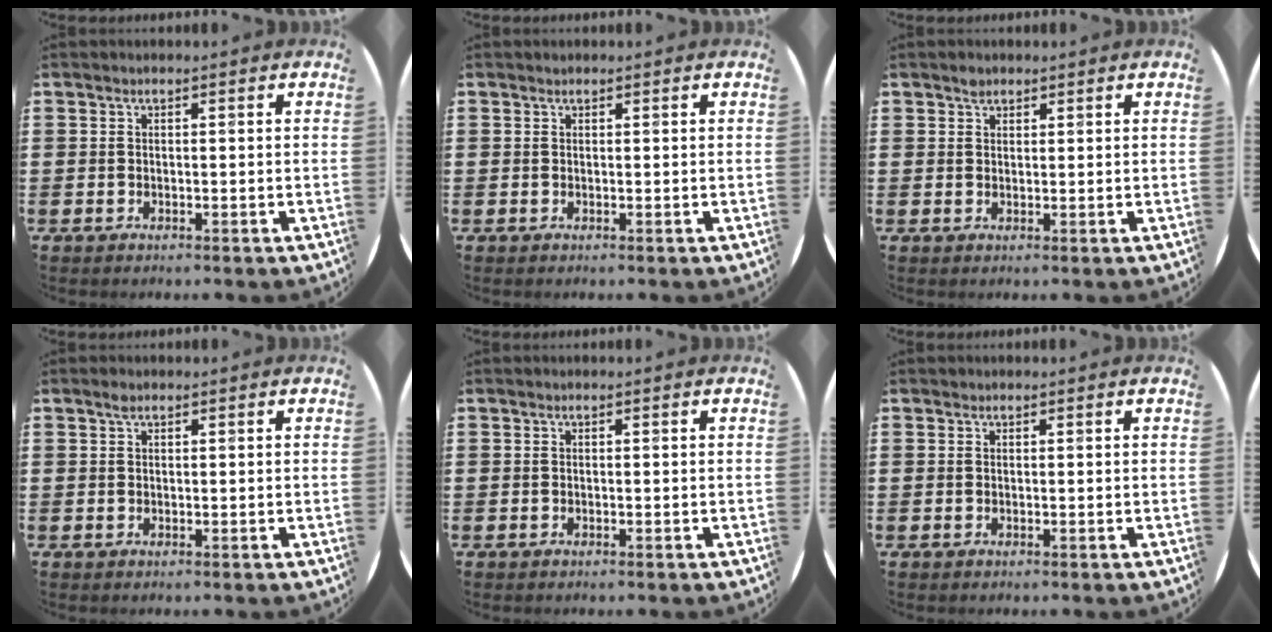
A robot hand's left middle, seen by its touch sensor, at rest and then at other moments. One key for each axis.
{"total": 0.0}
{"total": 1.2, "fx": 1.0, "fy": 0.6, "fz": 0.0, "tx": 0.006, "ty": -0.001, "tz": 0.019}
{"total": 0.7, "fx": 0.6, "fy": 0.2, "fz": 0.3, "tx": 0.000, "ty": -0.002, "tz": 0.009}
{"total": 0.0}
{"total": 0.0}